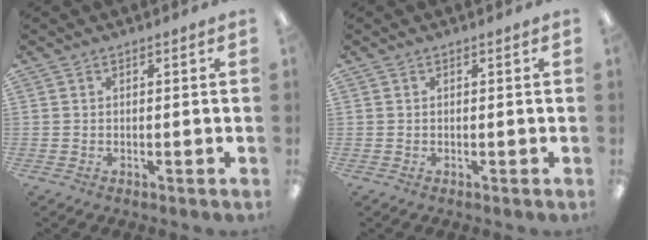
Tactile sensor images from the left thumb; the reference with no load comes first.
{"total": 0.0}